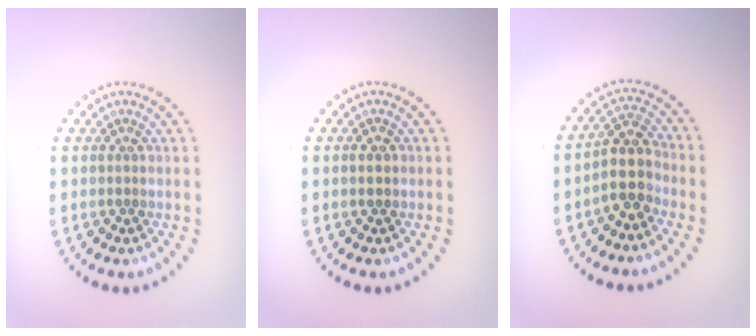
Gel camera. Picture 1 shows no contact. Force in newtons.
{"total": 1.4, "press": 1.4, "slide": 0.2}
{"total": 3.4, "press": 3.0, "slide": 1.6}